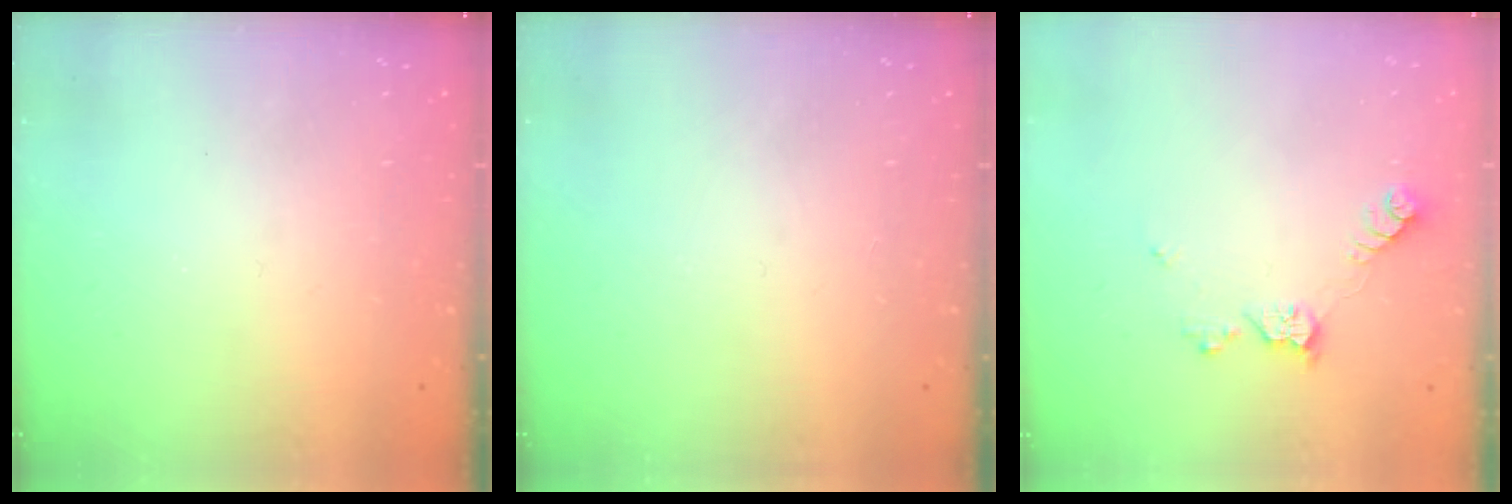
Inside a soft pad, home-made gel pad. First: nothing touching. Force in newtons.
{"total": 0.0}
{"total": 8.8, "press": 8.8, "slide": 0.4}